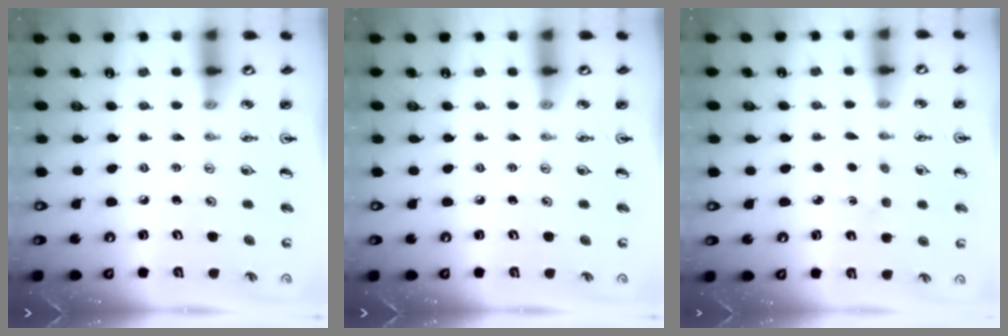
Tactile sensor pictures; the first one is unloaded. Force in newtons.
{"total": 0.0}
{"total": 2.6, "press": 2.6, "slide": 0.4}